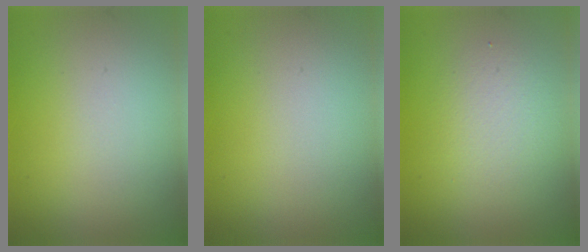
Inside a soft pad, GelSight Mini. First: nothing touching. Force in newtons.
{"total": 0.0}
{"total": 2.7, "press": 2.7, "slide": 0.2}